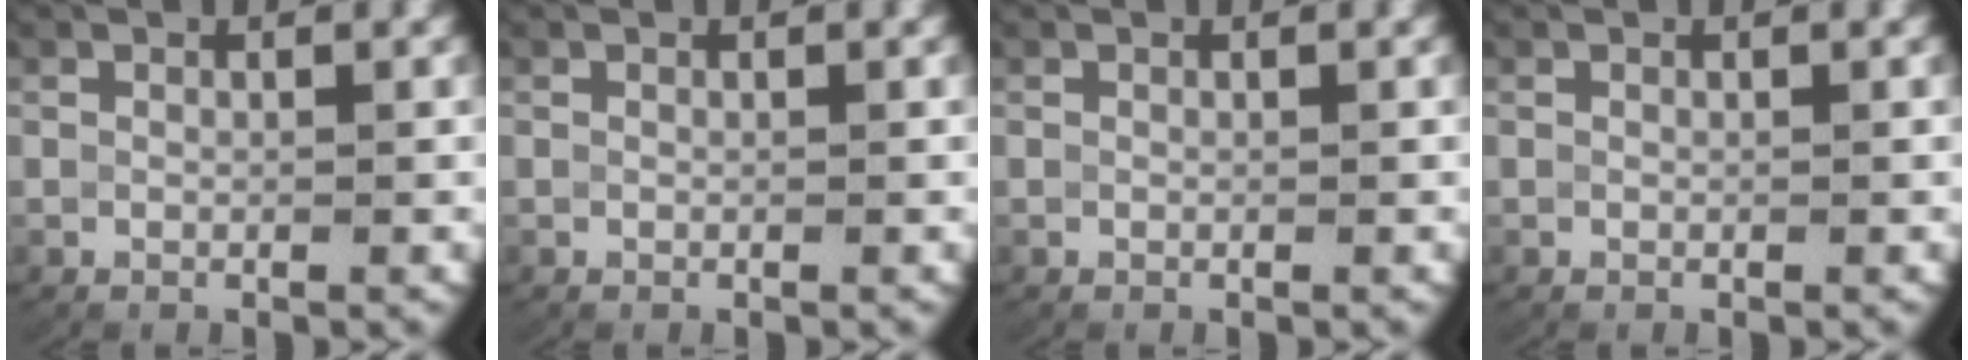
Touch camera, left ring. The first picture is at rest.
{"total": 0.0}
{"total": 0.0}
{"total": 0.0}